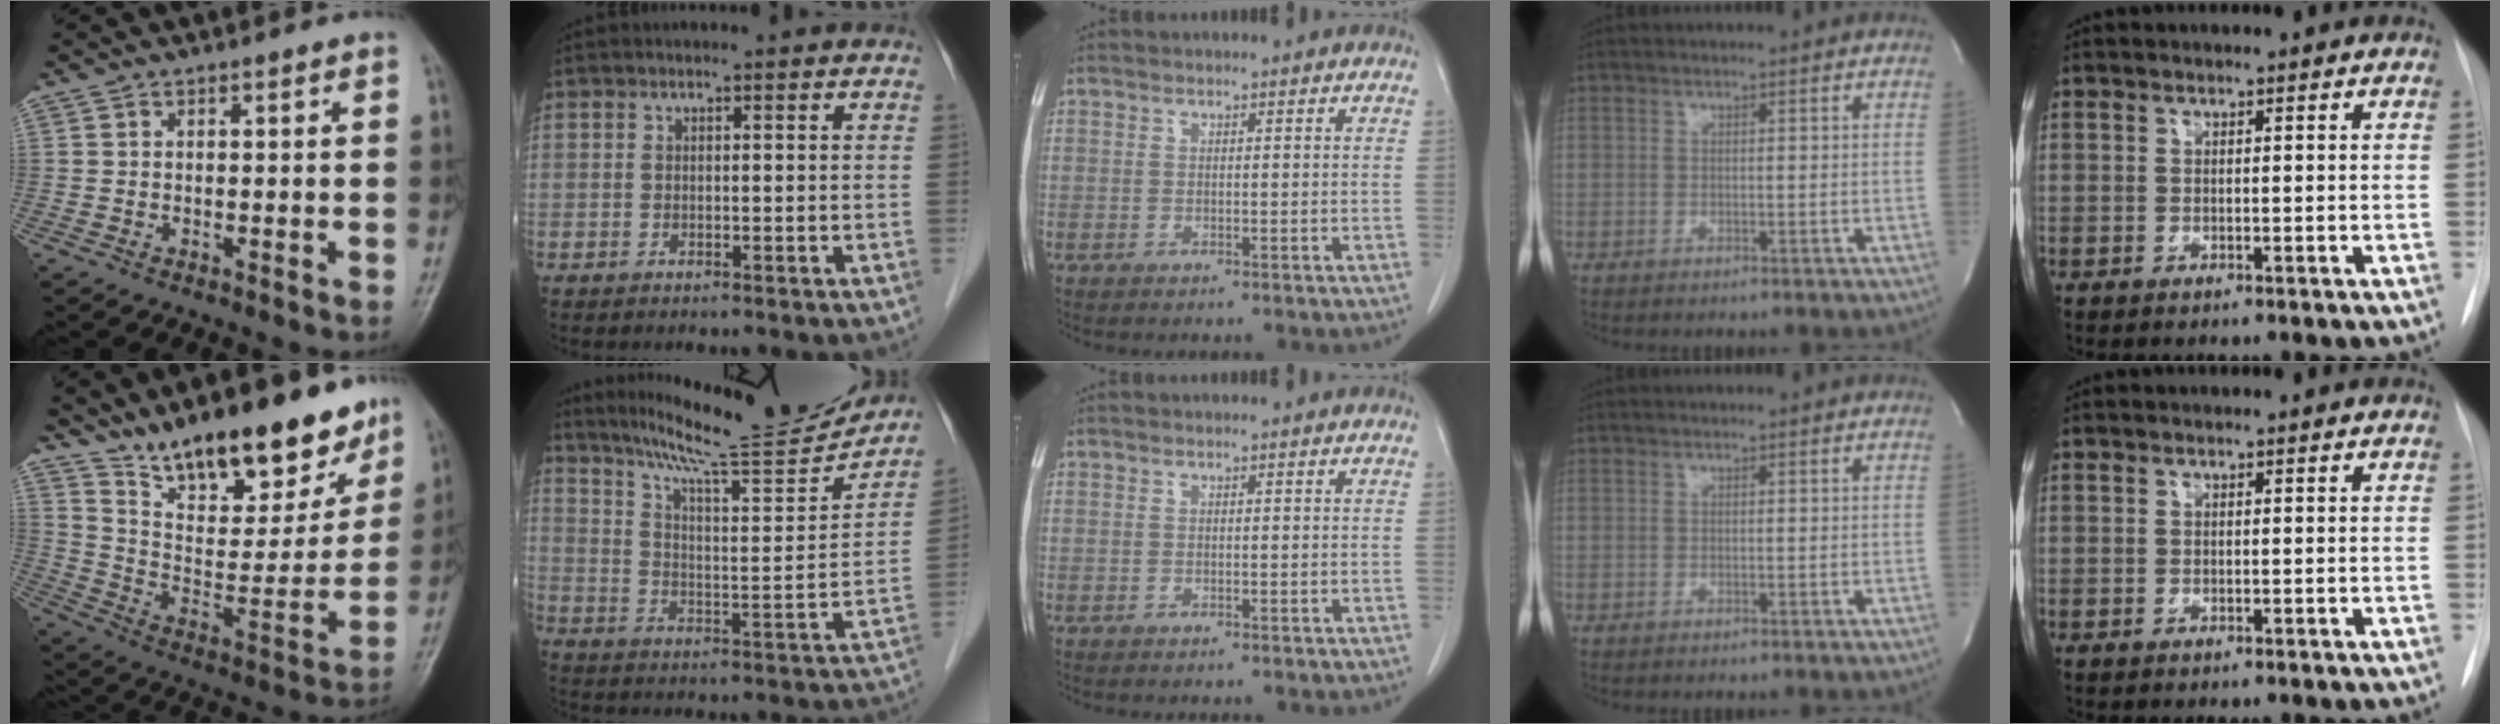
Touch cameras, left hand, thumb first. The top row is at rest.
{"thumb": {"total": 22.5, "force": [16.7, 8.6, 12.3], "torque": [-0.142, -0.086, 0.273]}, "index": {"total": 19.1, "force": [17.7, 0.3, 7.3], "torque": [-0.124, -0.037, 0.261]}}